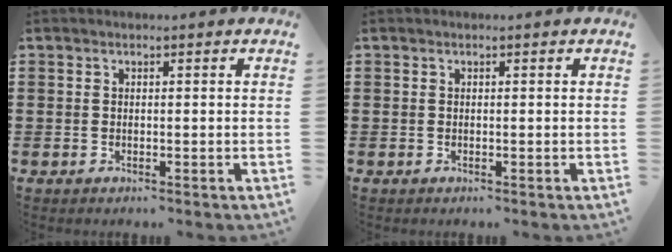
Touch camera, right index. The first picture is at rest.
{"total": 0.0}